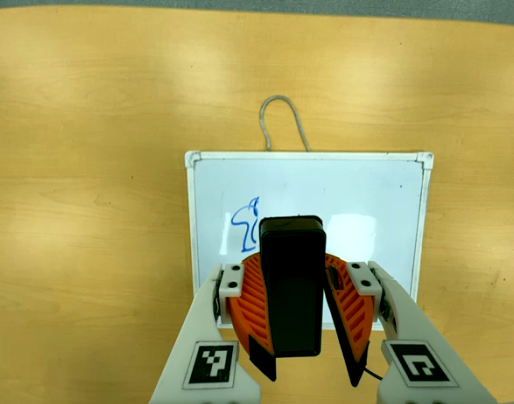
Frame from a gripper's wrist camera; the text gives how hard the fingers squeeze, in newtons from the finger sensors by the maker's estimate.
{"total": 10.2, "left": 10.2, "right": 10.1}